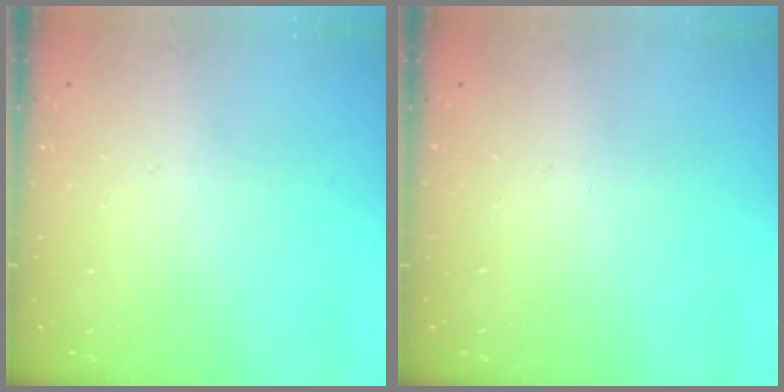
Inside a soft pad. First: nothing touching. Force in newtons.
{"total": 0.0}